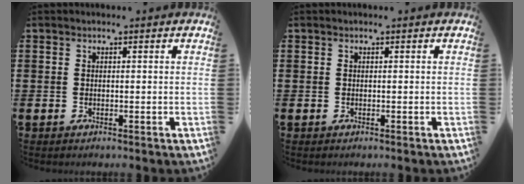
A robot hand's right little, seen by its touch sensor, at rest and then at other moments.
{"total": 0.0}